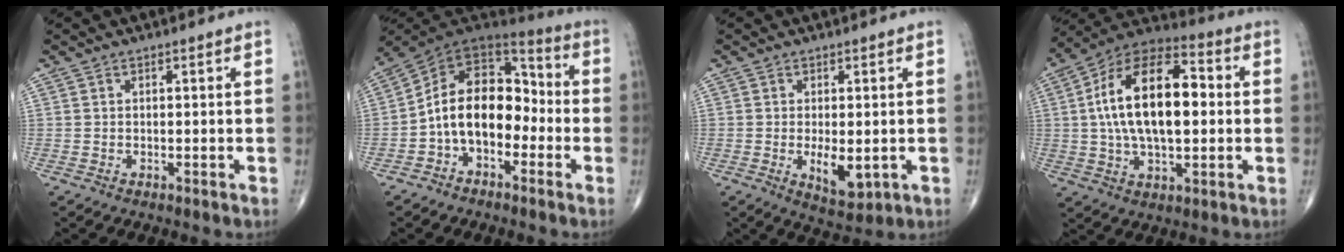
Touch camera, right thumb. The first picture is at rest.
{"total": 15.1, "force": [-3.3, 9.9, 11.0], "torque": [-0.151, 0.067, -0.067]}
{"total": 6.1, "force": [-1.1, 2.8, 5.3], "torque": [-0.076, -0.014, -0.008]}
{"total": 20.4, "force": [1.5, 10.4, 17.4], "torque": [-0.296, 0.029, 0.019]}